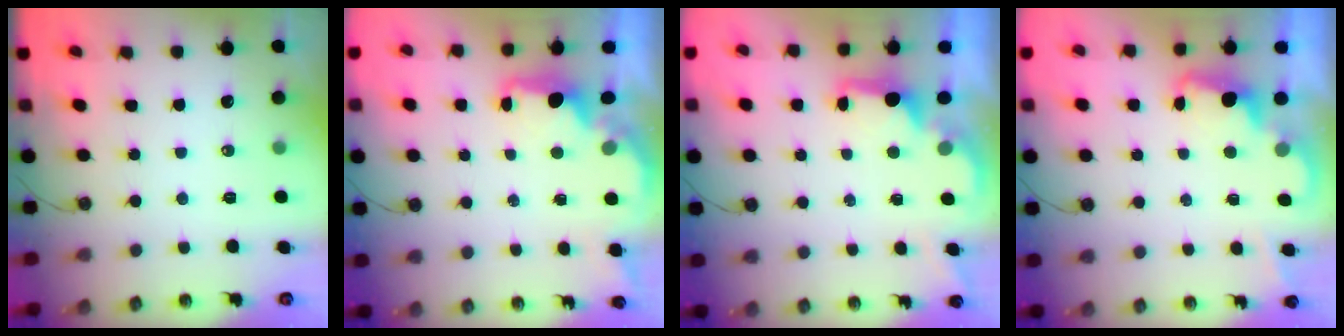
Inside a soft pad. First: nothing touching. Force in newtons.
{"total": 2.0, "press": 1.8, "slide": 0.7}
{"total": 2.1, "press": 1.9, "slide": 0.8}
{"total": 2.5, "press": 2.4, "slide": 0.5}